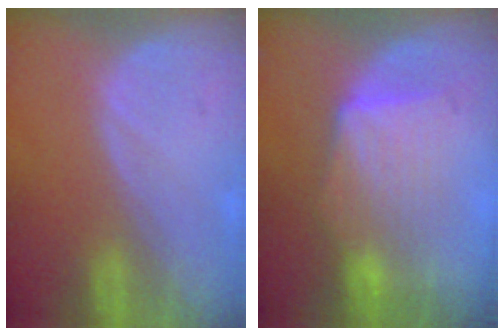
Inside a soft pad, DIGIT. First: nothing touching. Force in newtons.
{"total": 7.4, "press": 7.4, "slide": 0.7}